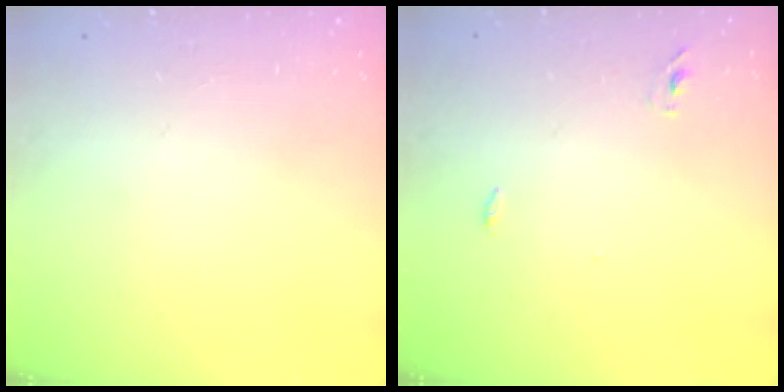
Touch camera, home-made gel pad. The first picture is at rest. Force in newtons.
{"total": 2.9, "press": 2.7, "slide": 1.0}